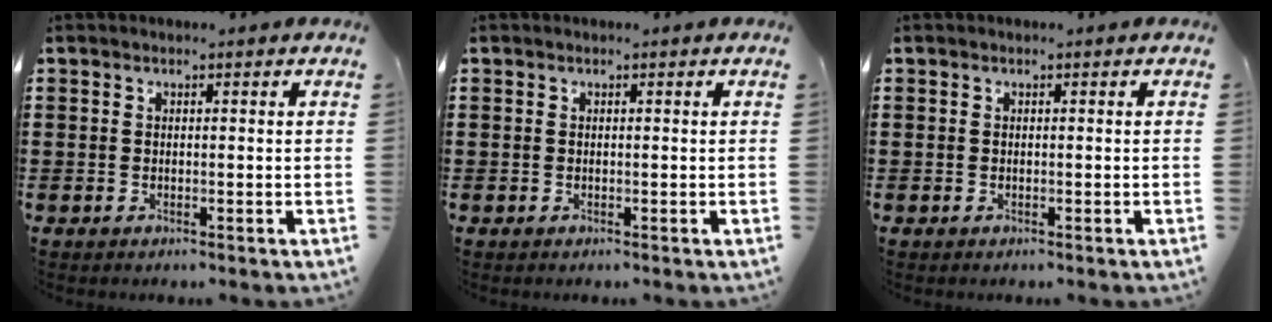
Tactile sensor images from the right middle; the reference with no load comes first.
{"total": 0.0}
{"total": 0.0}